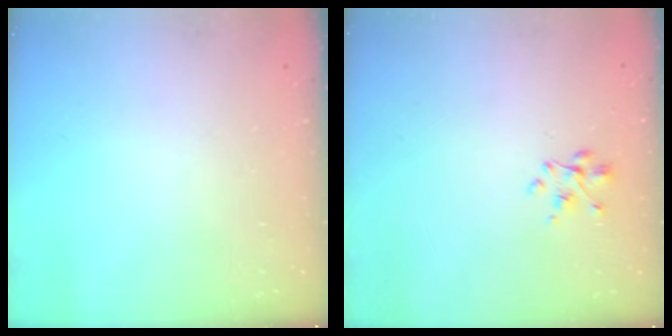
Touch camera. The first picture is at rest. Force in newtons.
{"total": 2.4, "press": 2.3, "slide": 0.8}